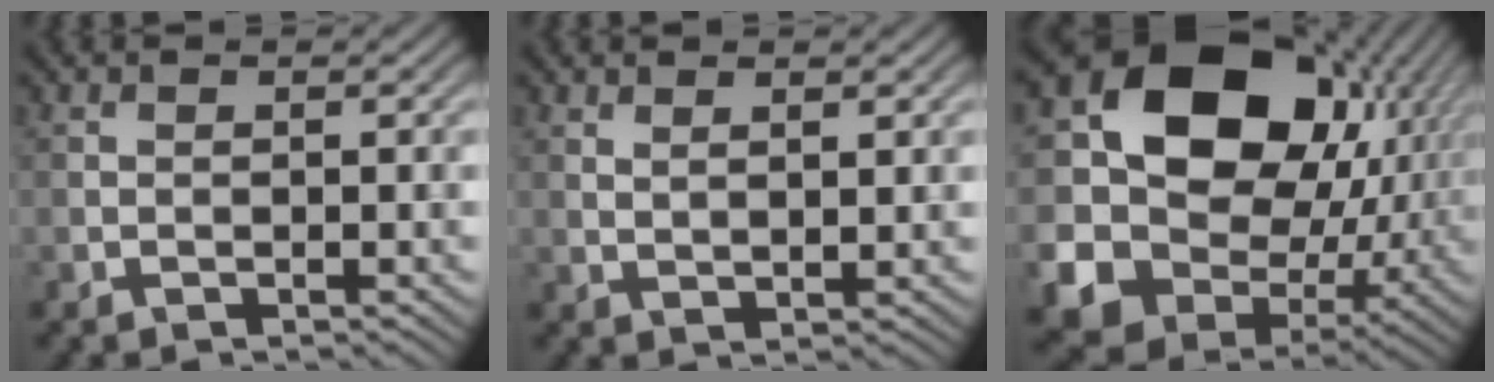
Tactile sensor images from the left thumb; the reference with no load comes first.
{"total": 1.8, "force": [1.2, 0.5, 1.2], "torque": [-0.024, -0.007, 0.028]}
{"total": 19.1, "force": [2.8, 15.7, 10.6], "torque": [-0.223, -0.027, 0.073]}